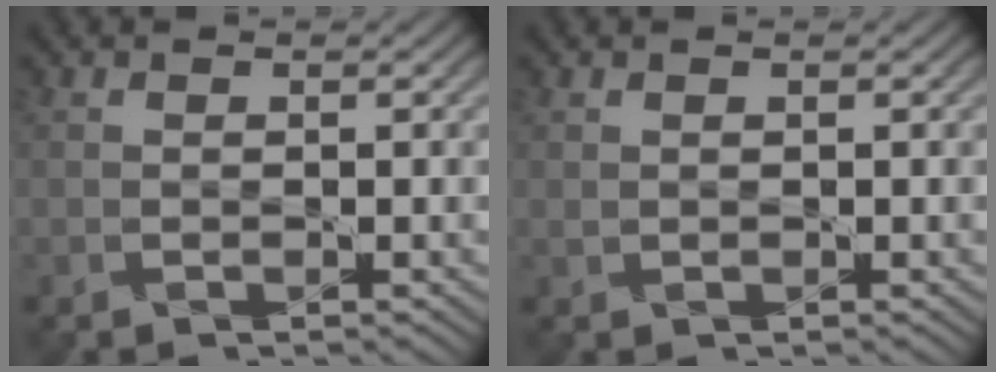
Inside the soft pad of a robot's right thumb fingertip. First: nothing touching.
{"total": 0.6, "force": [0.3, 0.4, 0.3], "torque": [-0.011, 0.003, 0.009]}